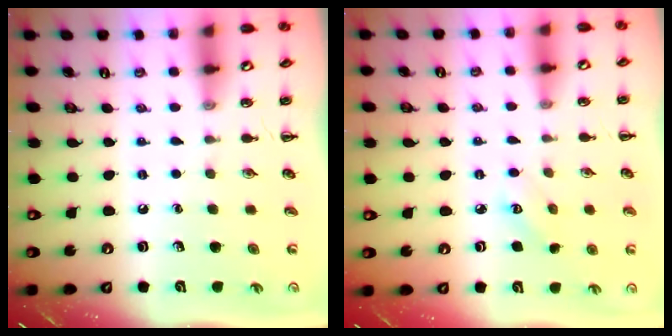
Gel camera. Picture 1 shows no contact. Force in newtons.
{"total": 2.9, "press": 2.8, "slide": 0.8}